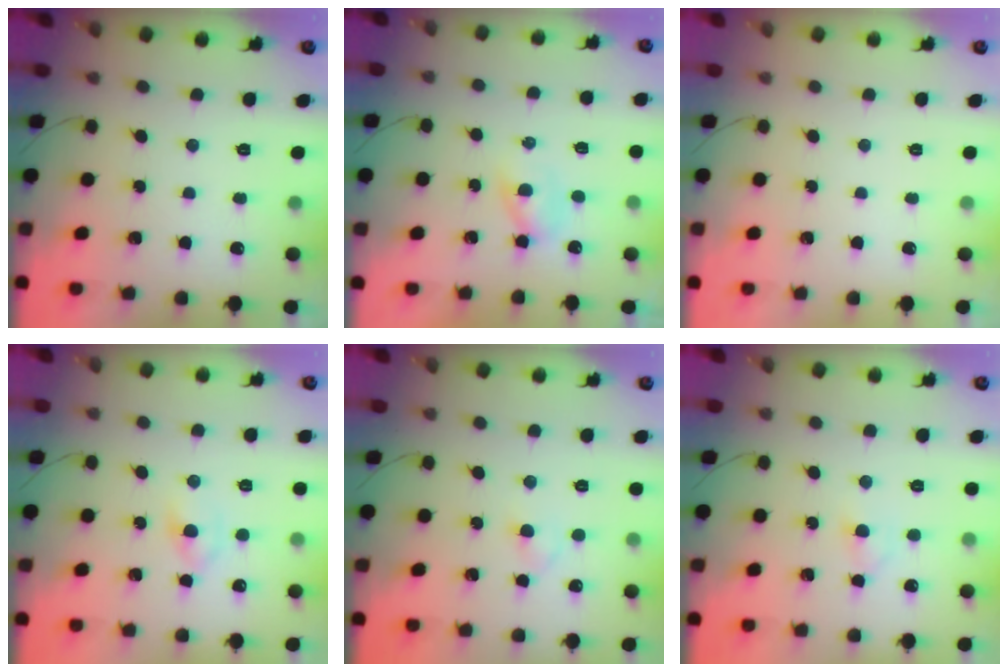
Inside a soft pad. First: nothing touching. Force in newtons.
{"total": 2.3, "press": 2.1, "slide": 1.0}
{"total": 0.0}
{"total": 2.2, "press": 1.9, "slide": 1.1}
{"total": 2.1, "press": 1.9, "slide": 0.9}
{"total": 3.6, "press": 3.4, "slide": 1.1}